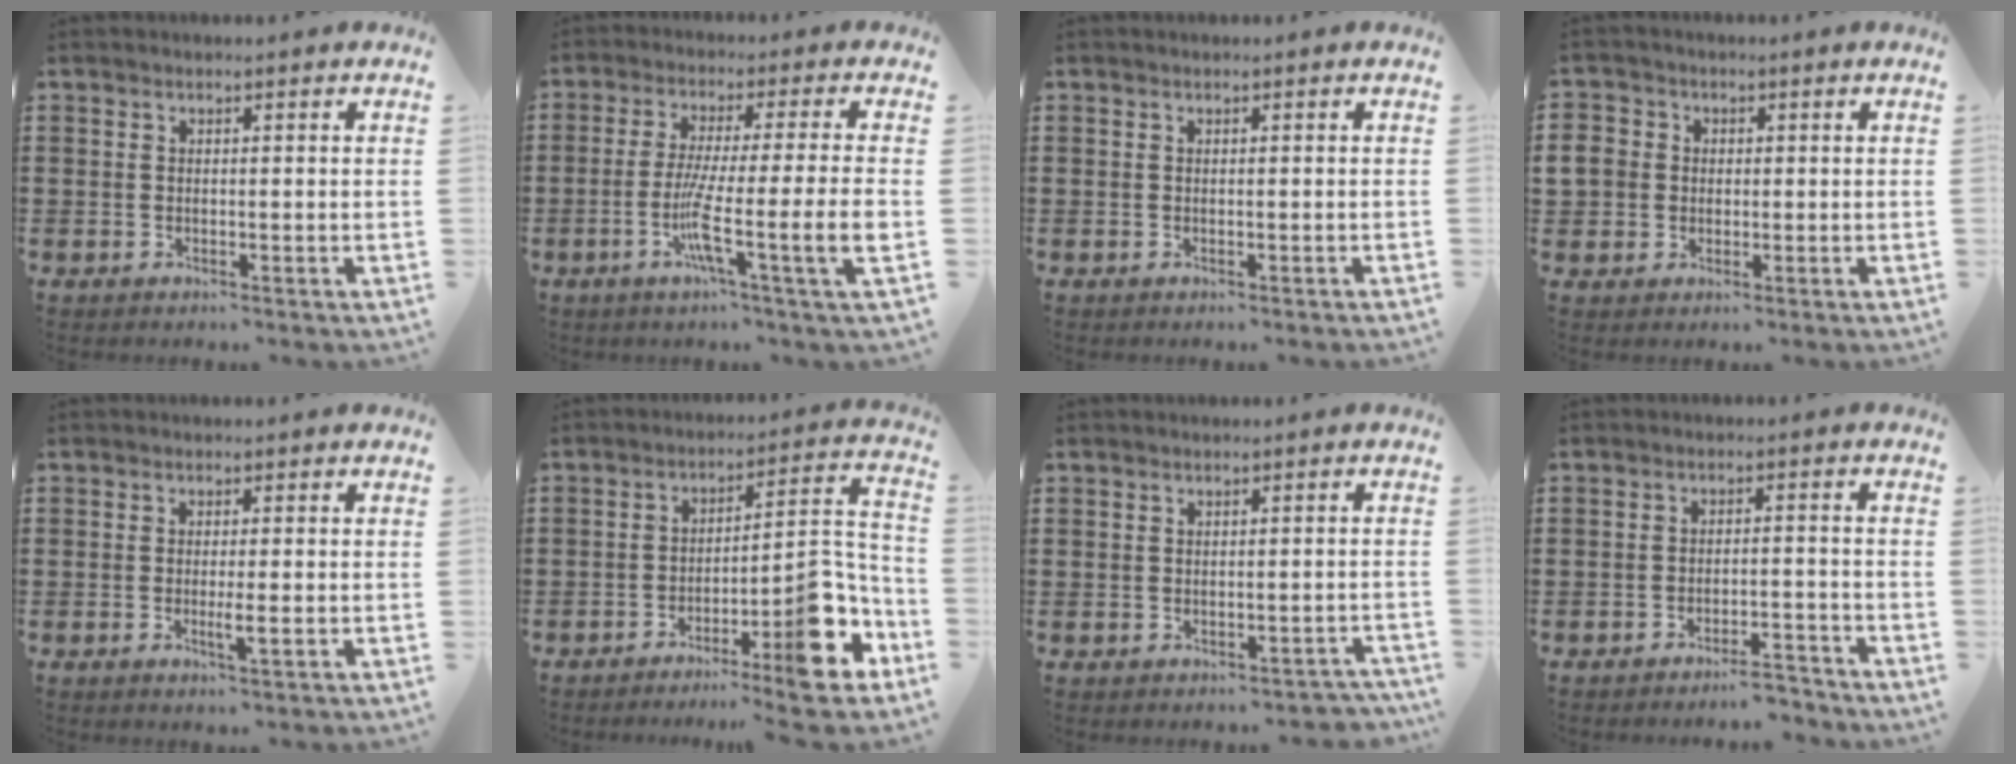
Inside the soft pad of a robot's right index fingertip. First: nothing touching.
{"total": 10.6, "force": [-2.7, 0.3, 10.2], "torque": [-0.197, -0.014, -0.055]}
{"total": 0.0}
{"total": 4.1, "force": [0.2, 3.9, 1.3], "torque": [-0.055, 0.008, -0.002]}
{"total": 2.3, "force": [-0.5, 0.1, 2.2], "torque": [-0.045, -0.006, -0.012]}
{"total": 10.3, "force": [-6.0, 1.8, 8.1], "torque": [-0.107, -0.002, -0.109]}
{"total": 1.1, "force": [-0.7, 0.8, 0.2], "torque": [-0.006, 0.002, -0.016]}
{"total": 3.4, "force": [-3.3, 0.1, 0.8], "torque": [-0.018, 0.002, -0.069]}